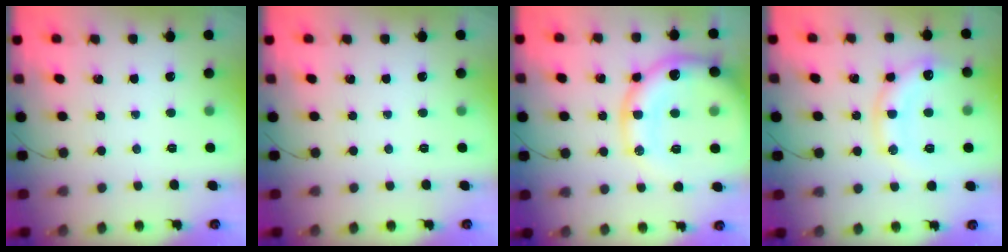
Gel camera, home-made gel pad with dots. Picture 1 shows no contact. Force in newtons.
{"total": 0.0}
{"total": 20.3, "press": 20.0, "slide": 3.6}
{"total": 13.8, "press": 13.8, "slide": 1.2}